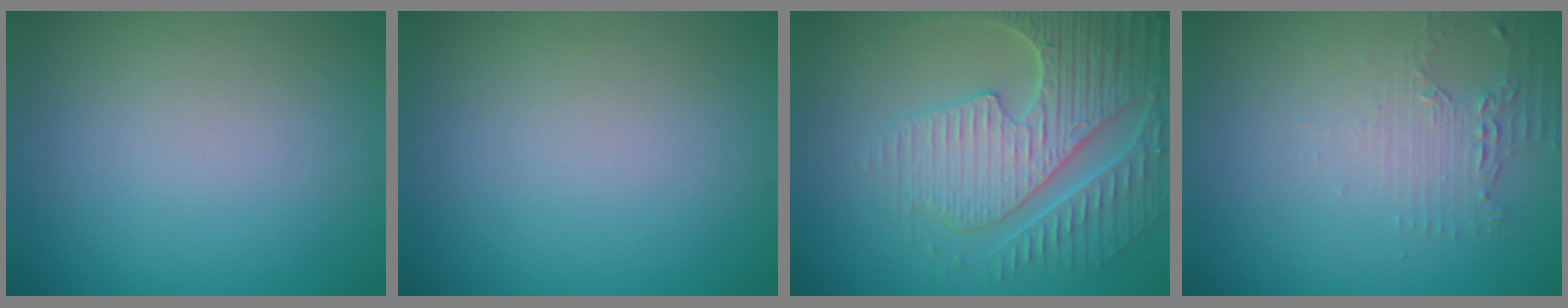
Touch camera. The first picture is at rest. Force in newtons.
{"total": 0.0}
{"total": 6.7, "press": 5.5, "slide": 3.9}
{"total": 2.2, "press": 1.7, "slide": 1.4}